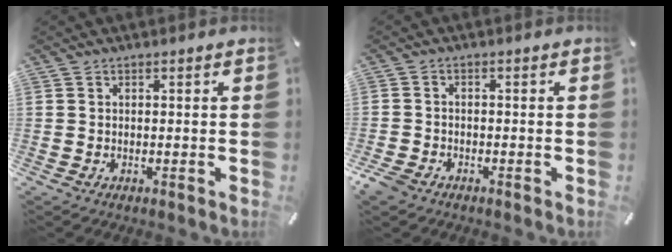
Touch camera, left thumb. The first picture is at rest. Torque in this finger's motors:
{"motor_torque": [-0.15, 0.35, 0.06, 0.09, 0.08]}